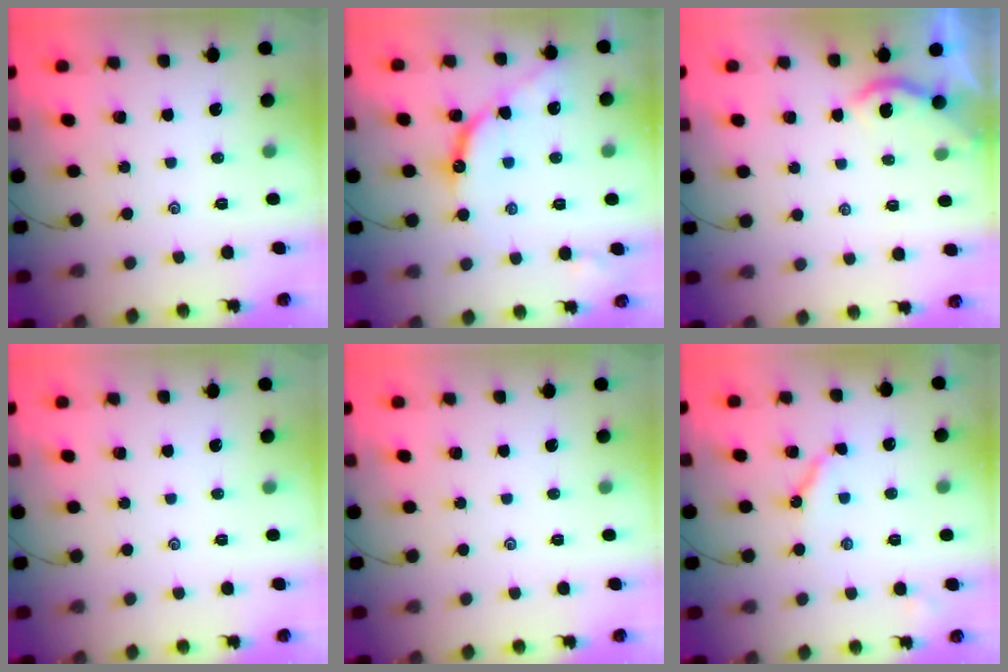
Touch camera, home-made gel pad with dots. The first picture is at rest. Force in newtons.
{"total": 10.2, "press": 10.2, "slide": 1.0}
{"total": 4.8, "press": 4.8, "slide": 0.3}
{"total": 0.0}
{"total": 0.0}
{"total": 6.8, "press": 6.8, "slide": 0.6}